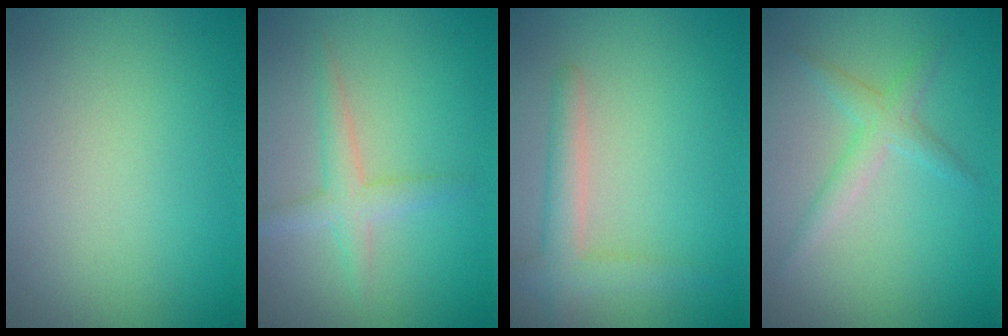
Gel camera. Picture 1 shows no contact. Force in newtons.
{"total": 2.3, "press": 2.3, "slide": 0.2}
{"total": 2.9, "press": 2.9, "slide": 0.2}
{"total": 2.1, "press": 2.1, "slide": 0.1}